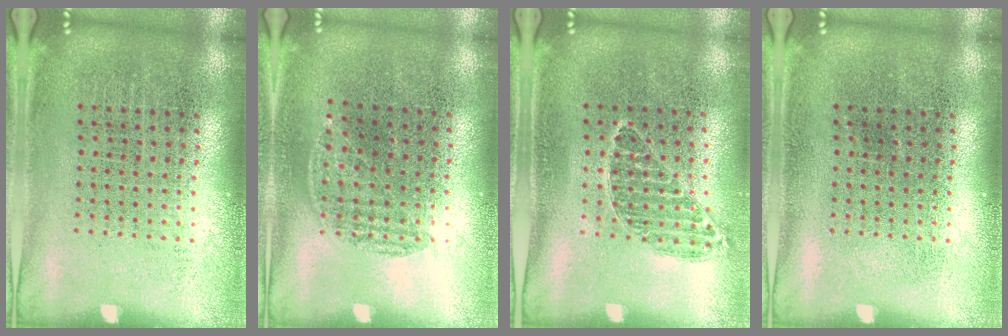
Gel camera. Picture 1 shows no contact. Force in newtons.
{"total": 0.7, "press": 0.6, "slide": 0.4}
{"total": 0.8, "press": 0.7, "slide": 0.3}
{"total": 0.0}